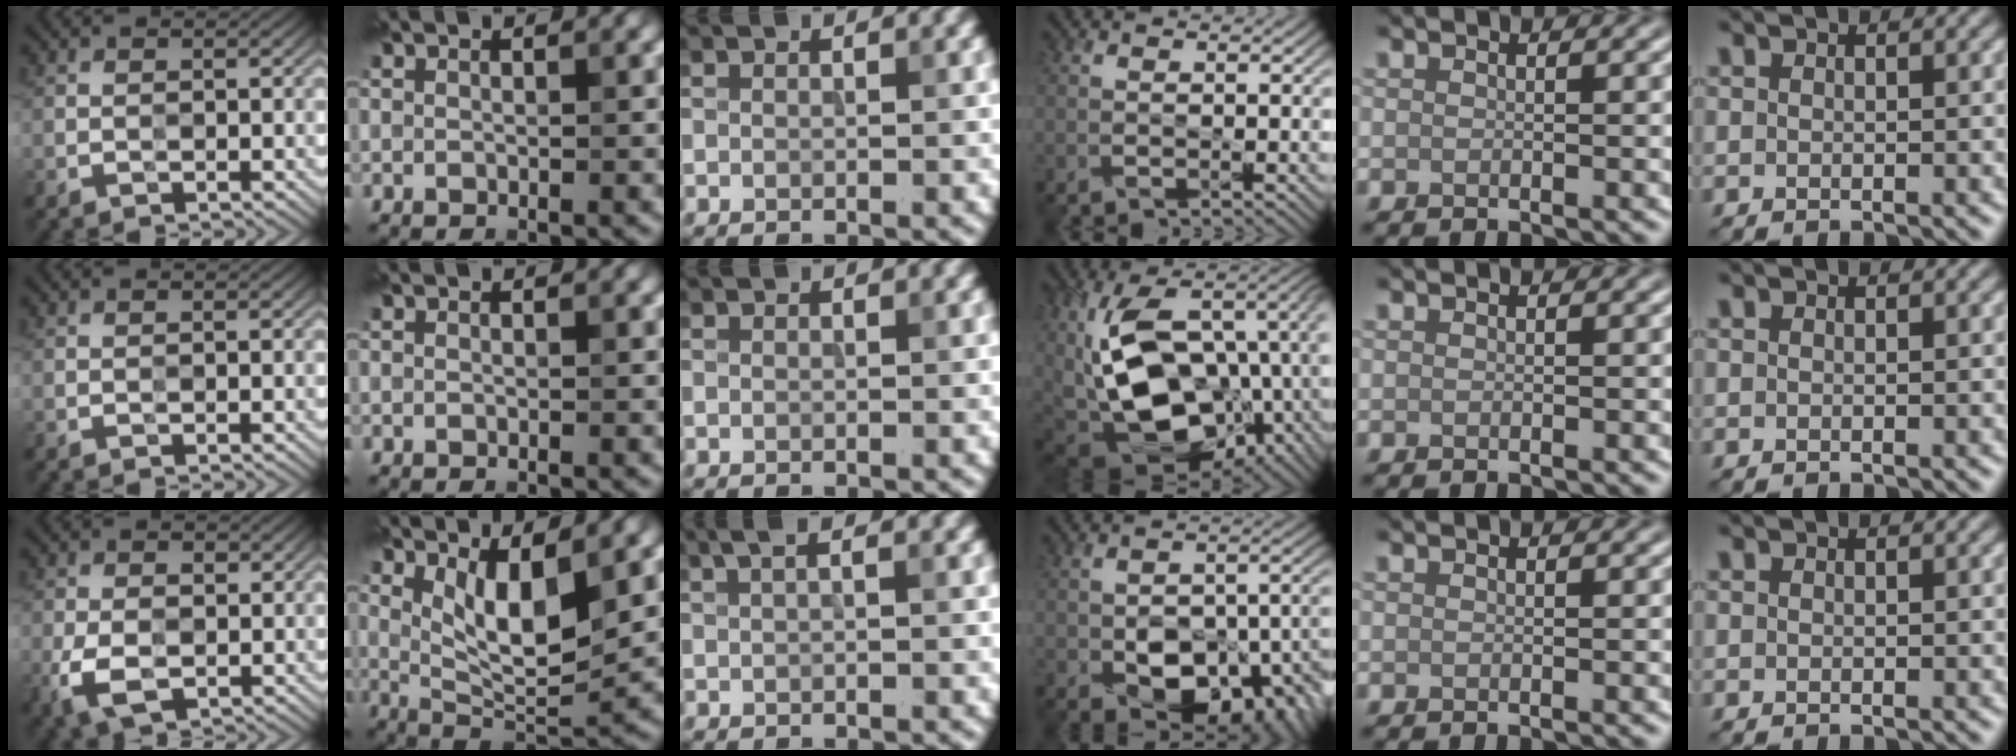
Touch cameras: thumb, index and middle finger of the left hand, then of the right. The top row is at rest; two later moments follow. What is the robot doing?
{"motion": "wipe", "object": "mirror"}